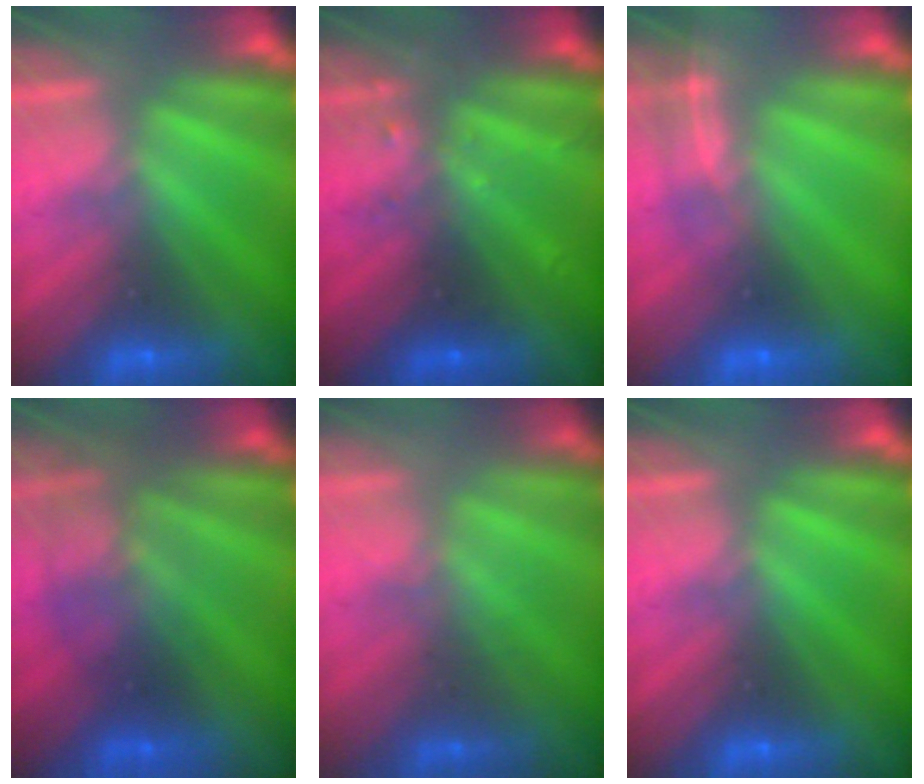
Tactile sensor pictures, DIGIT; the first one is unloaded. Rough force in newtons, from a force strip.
{"total": 2.4}
{"total": 1.8}
{"total": 2.3}
{"total": 1.8}
{"total": 0.0}